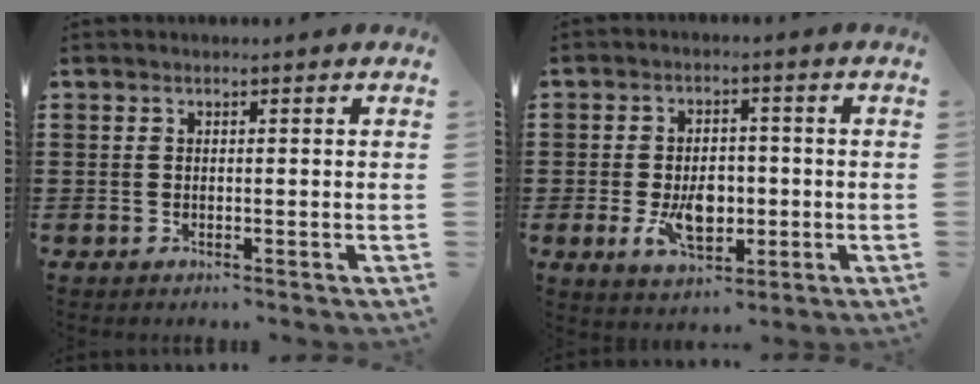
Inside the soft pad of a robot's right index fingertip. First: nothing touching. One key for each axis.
{"total": 6.9, "fx": -1.5, "fy": 4.2, "fz": 5.4, "tx": -0.089, "ty": 0.001, "tz": -0.028}